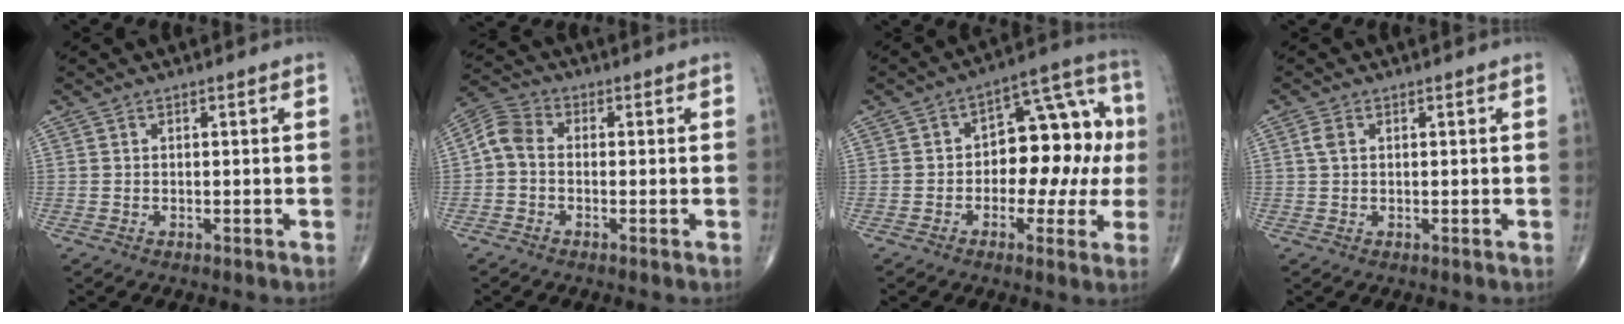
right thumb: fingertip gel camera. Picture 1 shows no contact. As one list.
[{"total": 5.0, "force": [-0.6, 3.6, 3.5], "torque": [-0.065, 0.017, -0.029]}, {"total": 14.8, "force": [-0.4, 8.7, 11.9], "torque": [-0.107, 0.050, -0.012]}, {"total": 1.7, "force": [0.5, 1.0, 1.3], "torque": [-0.035, 0.008, 0.011]}]